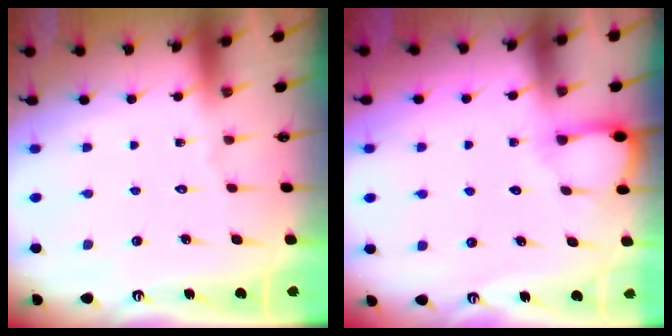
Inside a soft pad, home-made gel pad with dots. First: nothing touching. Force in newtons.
{"total": 3.9, "press": 3.9, "slide": 0.3}